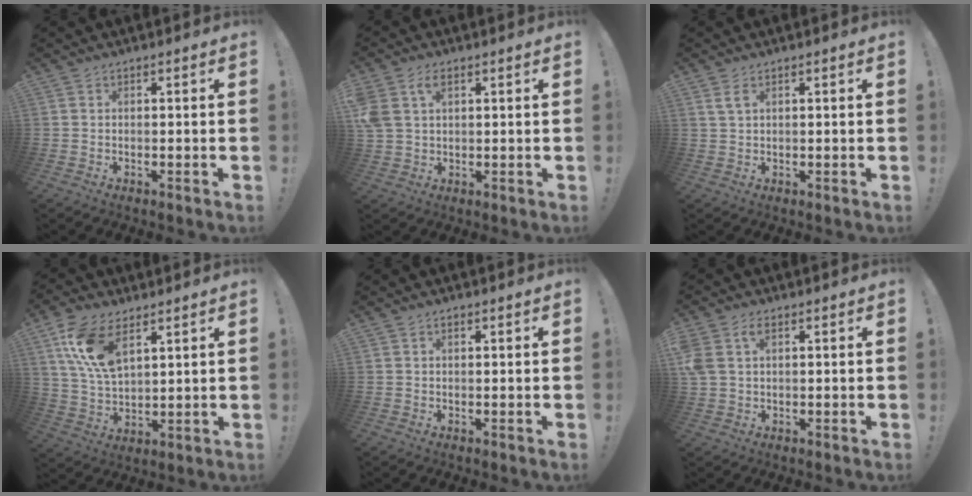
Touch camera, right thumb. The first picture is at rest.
{"total": 6.1, "force": [2.5, 4.1, 3.8], "torque": [-0.083, 0.001, 0.049]}
{"total": 2.6, "force": [1.2, 1.1, 2.0], "torque": [-0.035, -0.001, 0.021]}
{"total": 13.4, "force": [6.9, 6.9, 9.1], "torque": [-0.190, -0.015, 0.131]}
{"total": 0.7, "force": [0.3, 0.4, 0.5], "torque": [-0.010, 0.002, 0.006]}
{"total": 4.9, "force": [1.7, 3.2, 3.3], "torque": [-0.071, 0.002, 0.032]}